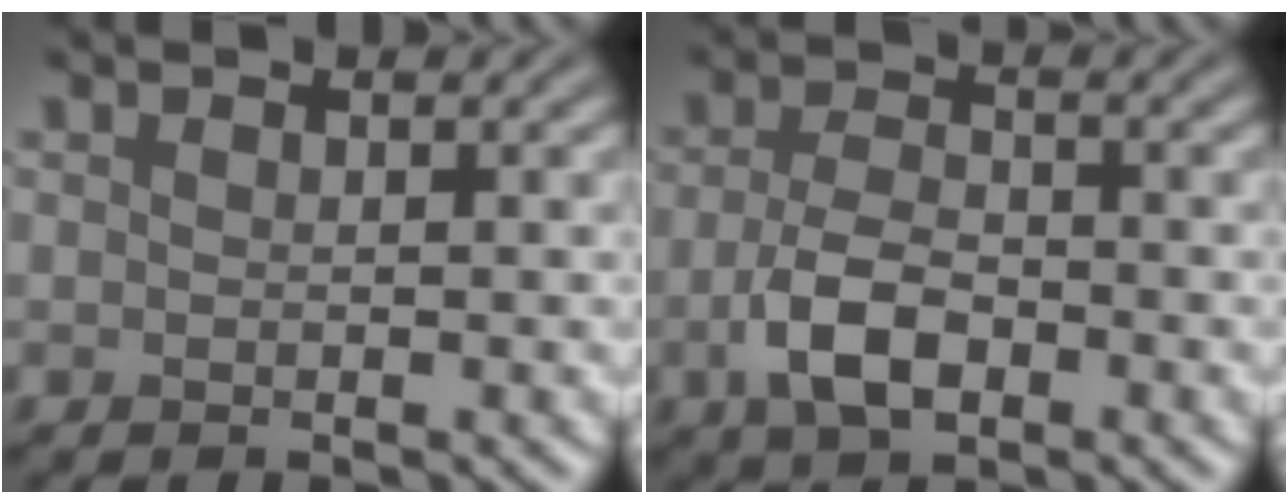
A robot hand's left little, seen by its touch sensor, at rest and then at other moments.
{"total": 4.3, "force": [-1.7, 2.2, 3.3], "torque": [-0.072, -0.003, -0.038]}